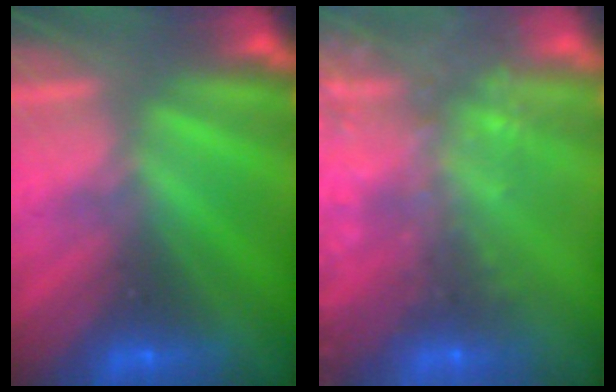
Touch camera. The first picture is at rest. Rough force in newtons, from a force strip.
{"total": 8.3}